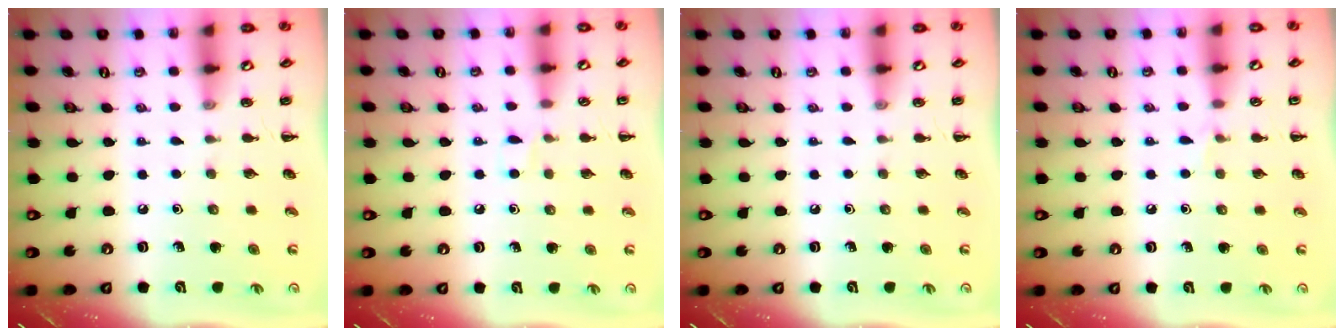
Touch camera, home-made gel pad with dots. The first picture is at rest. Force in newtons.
{"total": 3.5, "press": 3.3, "slide": 1.3}
{"total": 0.0}
{"total": 3.9, "press": 3.8, "slide": 1.1}